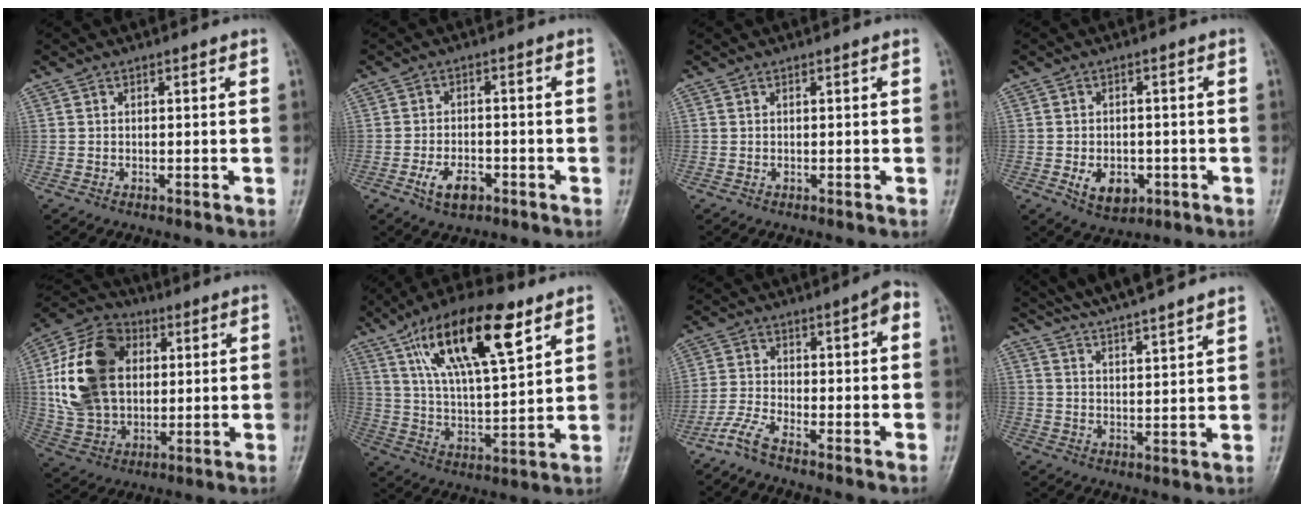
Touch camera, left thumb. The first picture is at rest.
{"total": 5.5, "force": [-2.7, 3.2, 3.6], "torque": [-0.060, 0.012, -0.045]}
{"total": 0.0}
{"total": 6.3, "force": [-2.0, 4.5, 4.0], "torque": [-0.049, 0.005, -0.022]}
{"total": 19.8, "force": [3.5, 14.2, 13.4], "torque": [-0.232, 0.007, 0.066]}
{"total": 20.3, "force": [10.3, 6.9, 16.1], "torque": [-0.259, -0.024, 0.182]}
{"total": 6.8, "force": [-3.8, 1.2, 5.5], "torque": [-0.102, 0.045, -0.075]}
{"total": 14.2, "force": [12.6, 1.0, 6.4], "torque": [-0.093, -0.027, 0.197]}